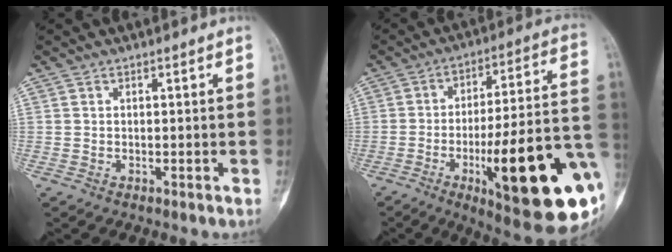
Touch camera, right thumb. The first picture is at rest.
{"total": 27.0, "force": [-7.9, 6.3, 25.1], "torque": [-0.317, 0.010, -0.104]}